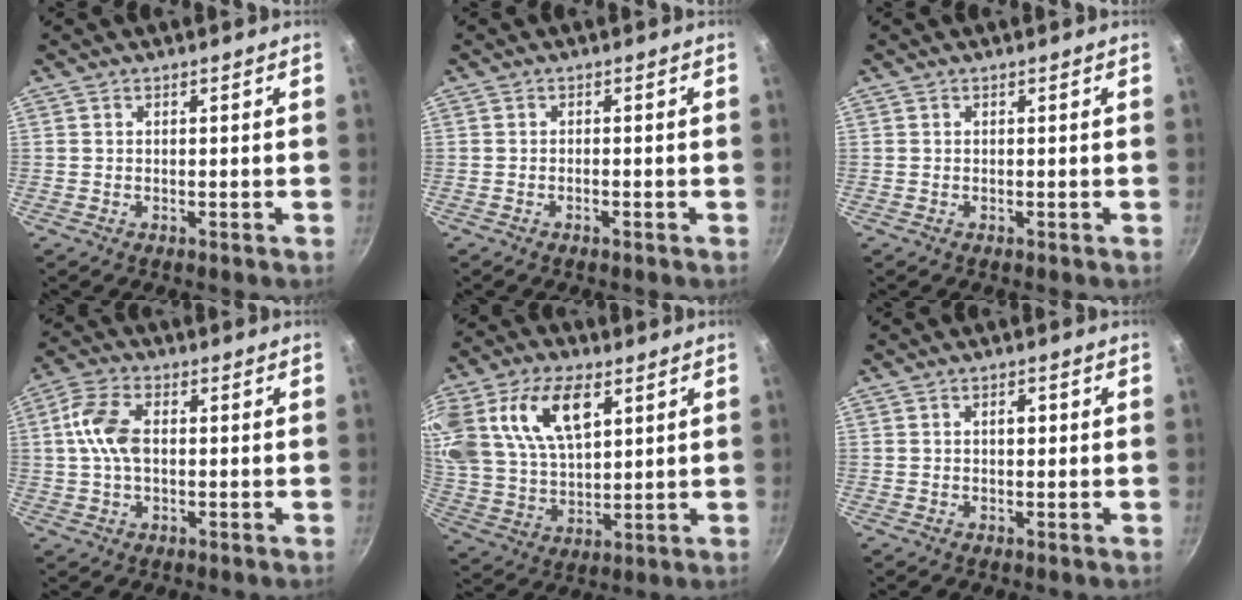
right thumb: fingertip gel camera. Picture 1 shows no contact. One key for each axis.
{"total": 0.7, "fx": -0.5, "fy": 0.2, "fz": 0.5, "tx": -0.011, "ty": 0.005, "tz": -0.012}
{"total": 0.0}
{"total": 8.4, "fx": 0.7, "fy": 5.0, "fz": 6.7, "tx": -0.131, "ty": 0.020, "tz": 0.005}
{"total": 20.3, "fx": 8.1, "fy": 11.9, "fz": 14.3, "tx": -0.286, "ty": -0.001, "tz": 0.158}
{"total": 2.2, "fx": 0.4, "fy": 1.2, "fz": 1.8, "tx": -0.017, "ty": 0.003, "tz": 0.004}